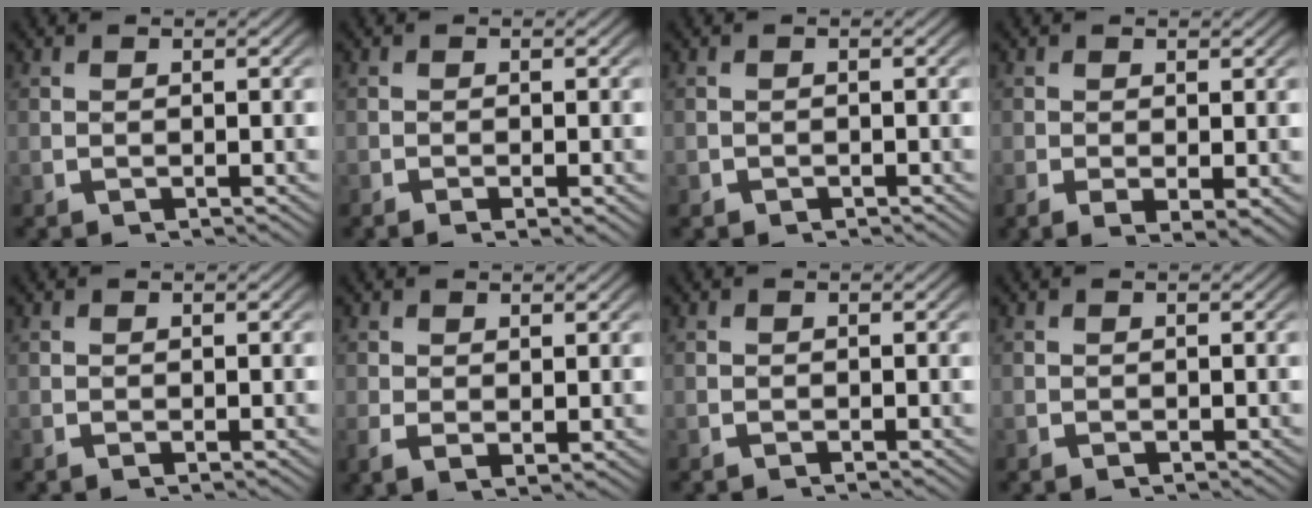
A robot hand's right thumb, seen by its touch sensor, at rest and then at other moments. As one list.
[{"total": 0.9, "force": [-0.5, 0.2, 0.7], "torque": [-0.008, -0.003, -0.009]}, {"total": 0.7, "force": [-0.6, 0.3, 0.0], "torque": [-0.001, -0.008, -0.008]}, {"total": 1.7, "force": [-0.1, 0.8, 1.5], "torque": [-0.027, -0.012, 0.005]}, {"total": 0.0}, {"total": 1.4, "force": [0.5, 0.6, 1.1], "torque": [-0.023, -0.009, 0.020]}, {"total": 0.0}, {"total": 0.5, "force": [-0.2, 0.4, 0.3], "torque": [-0.003, -0.005, -0.003]}]